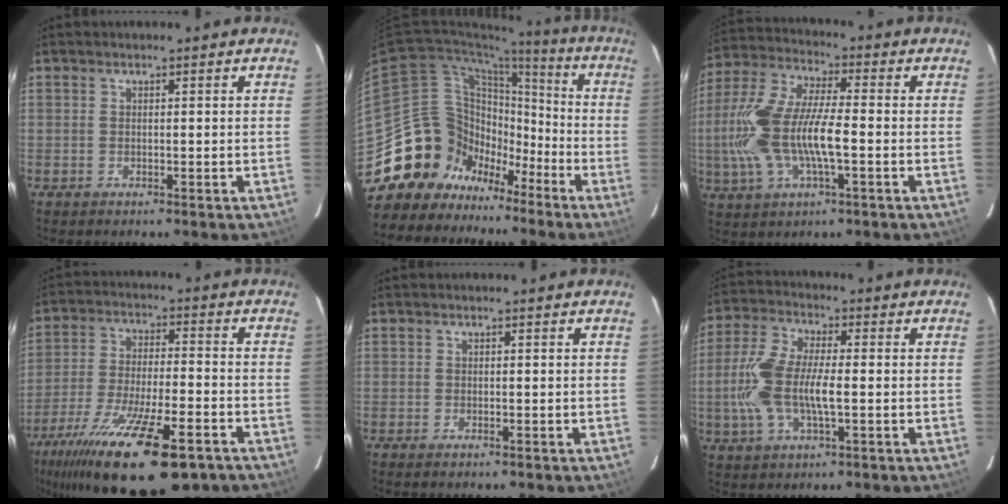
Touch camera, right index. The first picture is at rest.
{"total": 19.7, "force": [-11.6, 15.0, 5.1], "torque": [-0.116, 0.067, -0.183]}
{"total": 16.8, "force": [-2.8, 6.0, 15.4], "torque": [-0.324, 0.002, -0.056]}
{"total": 24.9, "force": [-16.5, 7.2, 17.2], "torque": [-0.325, -0.061, -0.263]}
{"total": 0.8, "force": [-0.6, 0.2, 0.4], "torque": [-0.009, -0.001, -0.012]}
{"total": 12.0, "force": [-1.6, 4.5, 11.0], "torque": [-0.241, 0.004, -0.034]}